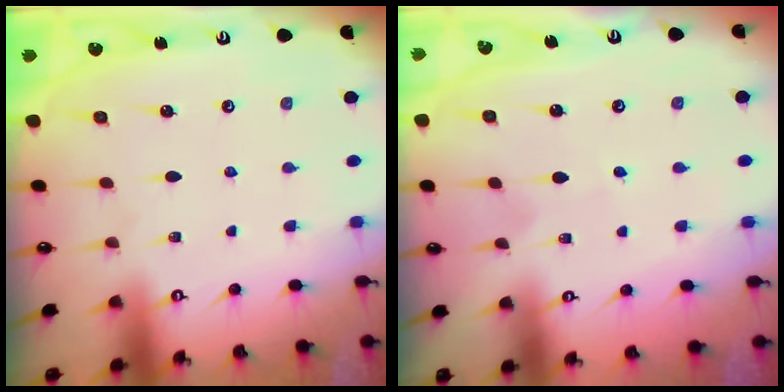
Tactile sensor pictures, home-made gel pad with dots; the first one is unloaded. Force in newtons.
{"total": 2.5, "press": 2.5, "slide": 0.3}